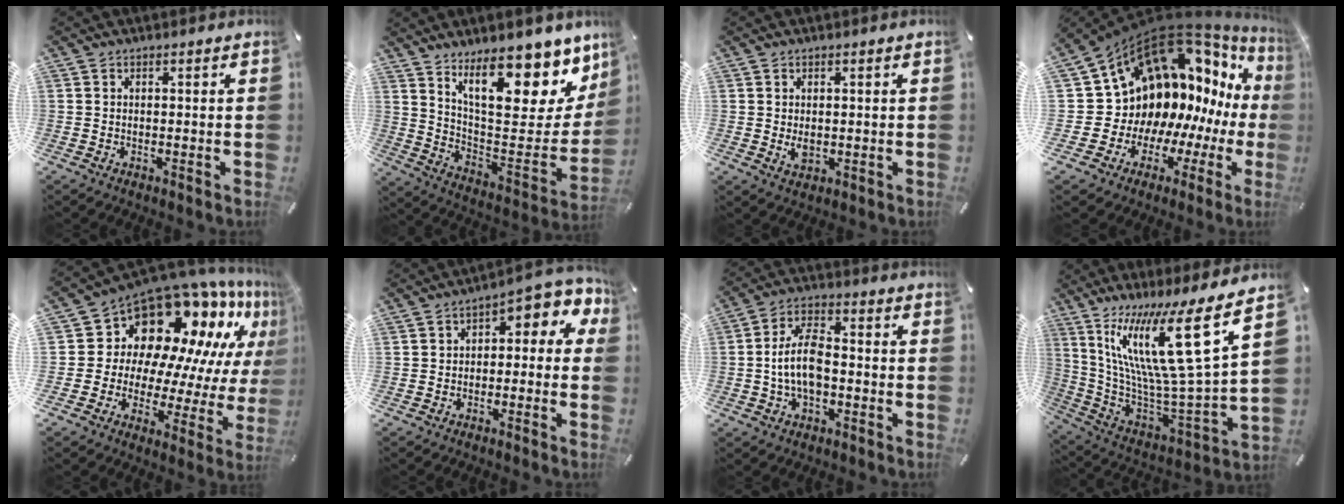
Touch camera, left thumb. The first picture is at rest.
{"total": 21.8, "force": [15.2, 8.4, 13.2], "torque": [-0.165, -0.123, 0.253]}
{"total": 2.6, "force": [0.2, 1.8, 1.9], "torque": [-0.034, -0.003, 0.001]}
{"total": 16.0, "force": [7.8, 11.9, 7.3], "torque": [-0.091, -0.108, 0.176]}
{"total": 16.0, "force": [12.1, 9.1, 5.3], "torque": [-0.072, -0.130, 0.209]}
{"total": 4.5, "force": [-0.3, 3.0, 3.3], "torque": [-0.050, -0.006, -0.013]}
{"total": 9.8, "force": [-1.6, 5.6, 7.9], "torque": [-0.166, 0.012, -0.031]}
{"total": 25.6, "force": [11.5, 6.3, 22.0], "torque": [-0.418, -0.085, 0.184]}